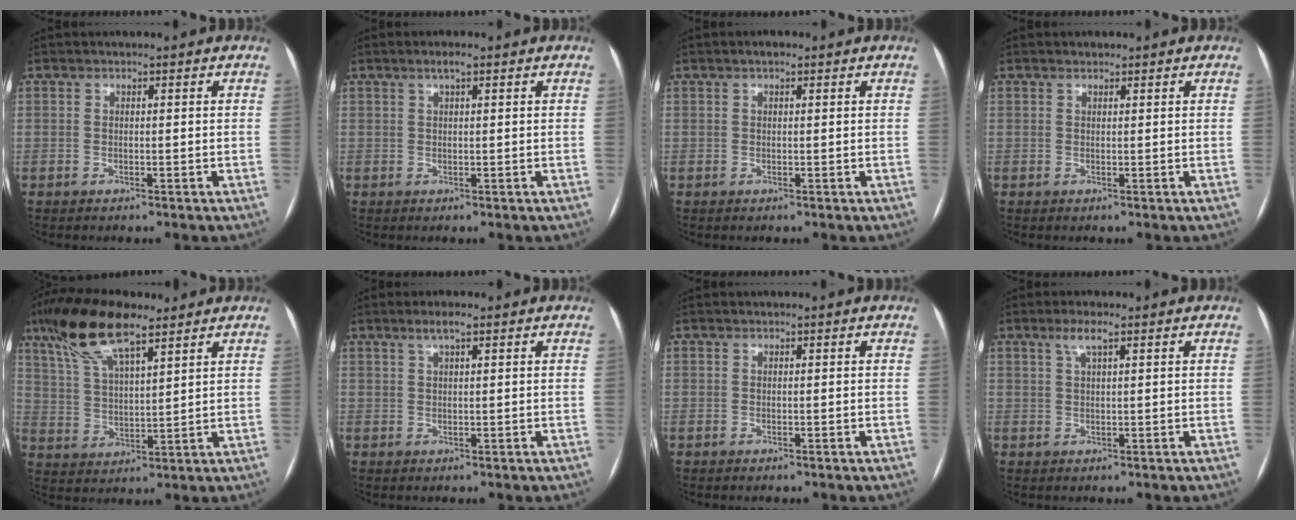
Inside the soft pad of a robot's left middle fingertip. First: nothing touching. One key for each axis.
{"total": 1.7, "fx": 1.1, "fy": 0.2, "fz": 1.4, "tx": -0.028, "ty": 0.008, "tz": 0.018}
{"total": 1.2, "fx": 0.7, "fy": 0.4, "fz": 0.8, "tx": -0.015, "ty": 0.009, "tz": 0.009}
{"total": 0.7, "fx": 0.6, "fy": 0.3, "fz": 0.2, "tx": -0.009, "ty": 0.004, "tz": 0.010}
{"total": 12.7, "fx": 8.8, "fy": 2.9, "fz": 8.7, "tx": -0.177, "ty": 0.022, "tz": 0.167}
{"total": 2.6, "fx": 1.7, "fy": 0.3, "fz": 2.0, "tx": -0.042, "ty": 0.008, "tz": 0.031}
{"total": 0.0}
{"total": 2.7, "fx": 1.5, "fy": 0.2, "fz": 2.2, "tx": -0.049, "ty": 0.007, "tz": 0.031}